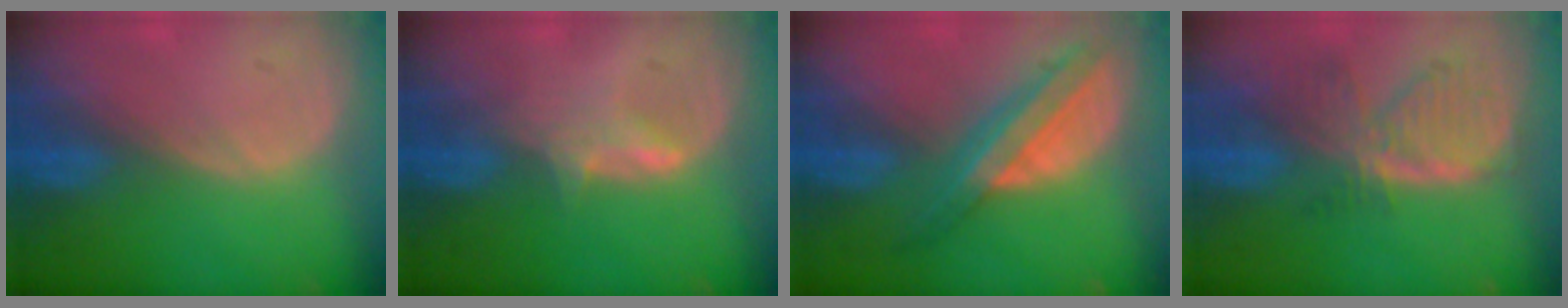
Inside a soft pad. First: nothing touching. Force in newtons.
{"total": 2.9, "press": 2.9, "slide": 0.4}
{"total": 8.1, "press": 6.8, "slide": 4.3}
{"total": 8.1, "press": 7.0, "slide": 4.0}